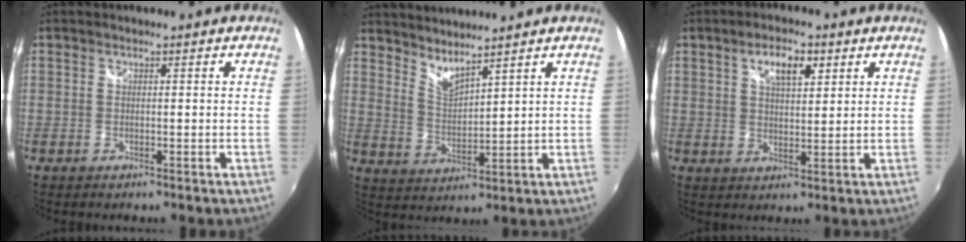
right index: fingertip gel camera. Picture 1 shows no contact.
{"total": 5.5, "force": [5.1, 0.5, 2.2], "torque": [-0.037, -0.008, 0.094]}
{"total": 6.4, "force": [3.1, 2.7, 4.9], "torque": [-0.080, 0.012, 0.053]}